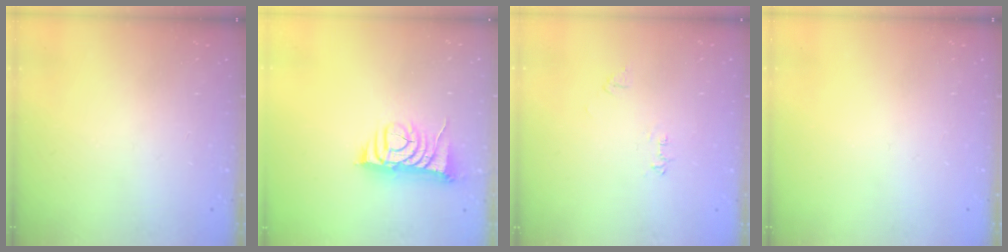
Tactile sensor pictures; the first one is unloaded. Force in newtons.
{"total": 8.2, "press": 8.1, "slide": 1.2}
{"total": 5.3, "press": 5.3, "slide": 0.6}
{"total": 0.0}